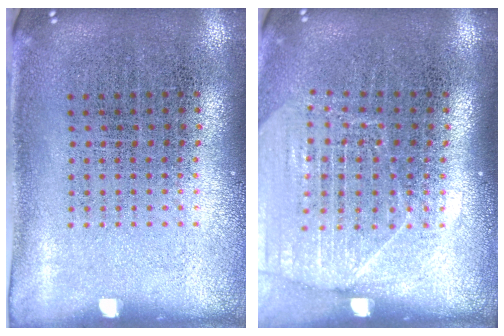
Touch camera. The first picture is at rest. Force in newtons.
{"total": 1.6, "press": 1.5, "slide": 0.5}